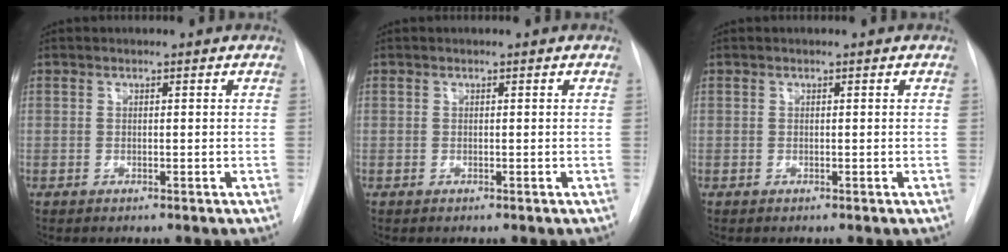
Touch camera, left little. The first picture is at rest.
{"total": 0.0}
{"total": 0.0}